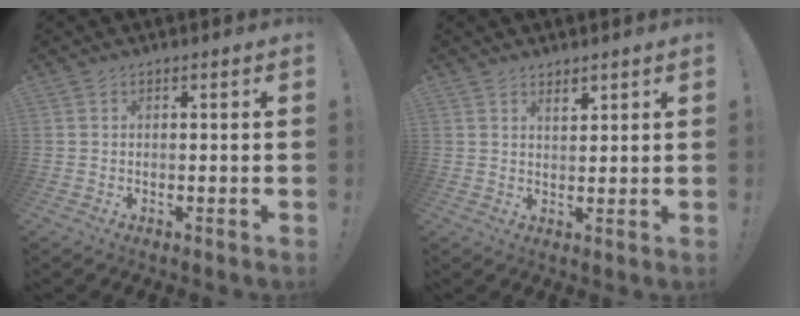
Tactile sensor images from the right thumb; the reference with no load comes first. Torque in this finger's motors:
{"motor_torque": [-0.12, 0.24, 0.07, 0.39, -0.03]}